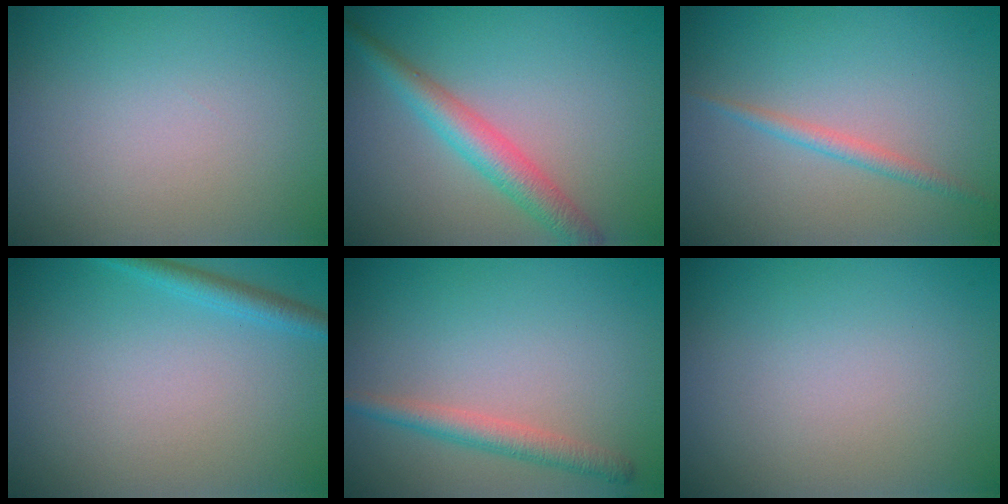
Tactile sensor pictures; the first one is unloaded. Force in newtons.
{"total": 3.6, "press": 3.6, "slide": 0.1}
{"total": 1.4, "press": 1.4, "slide": 0.0}
{"total": 2.3, "press": 2.3, "slide": 0.0}
{"total": 2.3, "press": 2.3, "slide": 0.1}
{"total": 0.0}